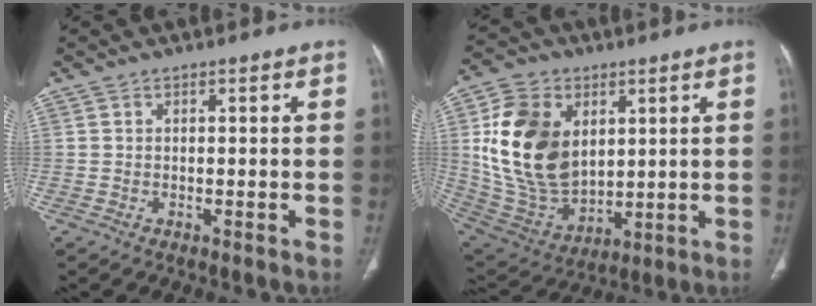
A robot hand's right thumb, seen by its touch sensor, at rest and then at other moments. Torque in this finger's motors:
{"motor_torque": [1.89, 1.90, 0.91, -0.97, 0.38]}